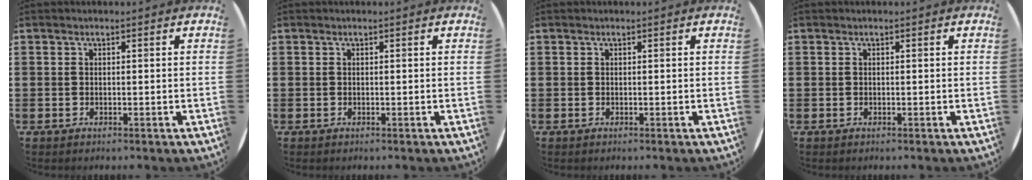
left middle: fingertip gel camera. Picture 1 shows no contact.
{"total": 0.0}
{"total": 0.0}
{"total": 0.0}